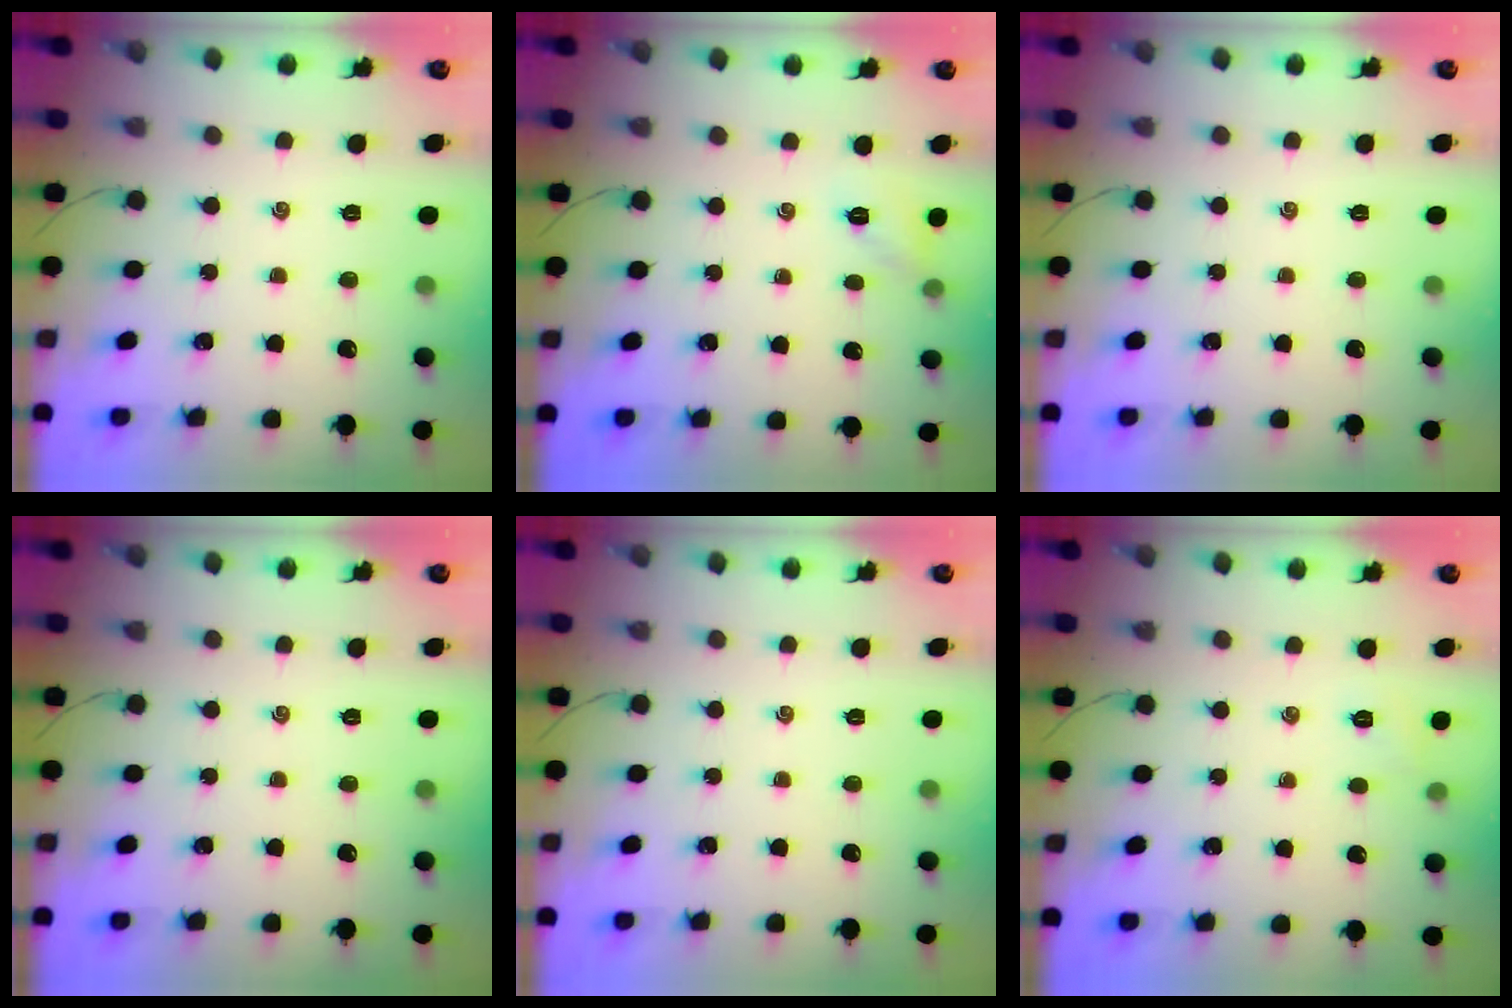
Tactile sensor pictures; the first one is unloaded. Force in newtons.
{"total": 4.8, "press": 4.8, "slide": 0.2}
{"total": 0.0}
{"total": 0.0}
{"total": 0.0}
{"total": 3.5, "press": 3.3, "slide": 1.2}